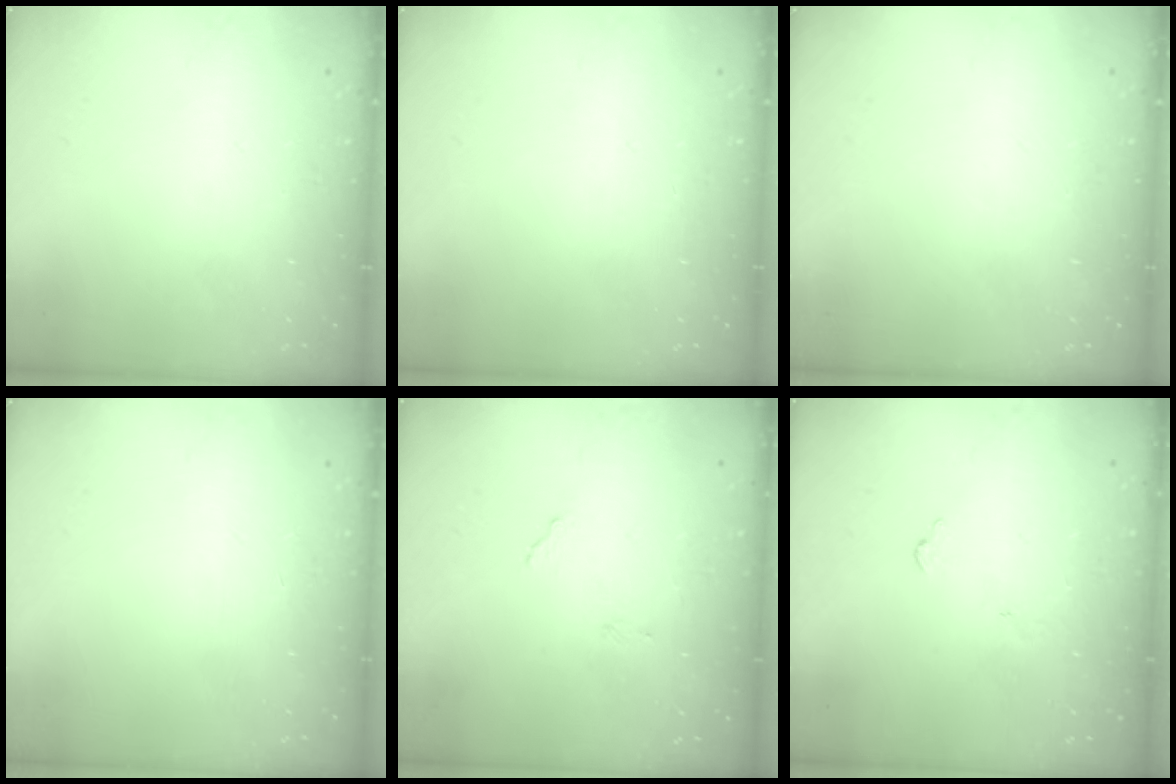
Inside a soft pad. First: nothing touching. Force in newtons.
{"total": 0.0}
{"total": 0.0}
{"total": 0.0}
{"total": 7.3, "press": 7.2, "slide": 0.3}
{"total": 5.5, "press": 5.5, "slide": 0.5}